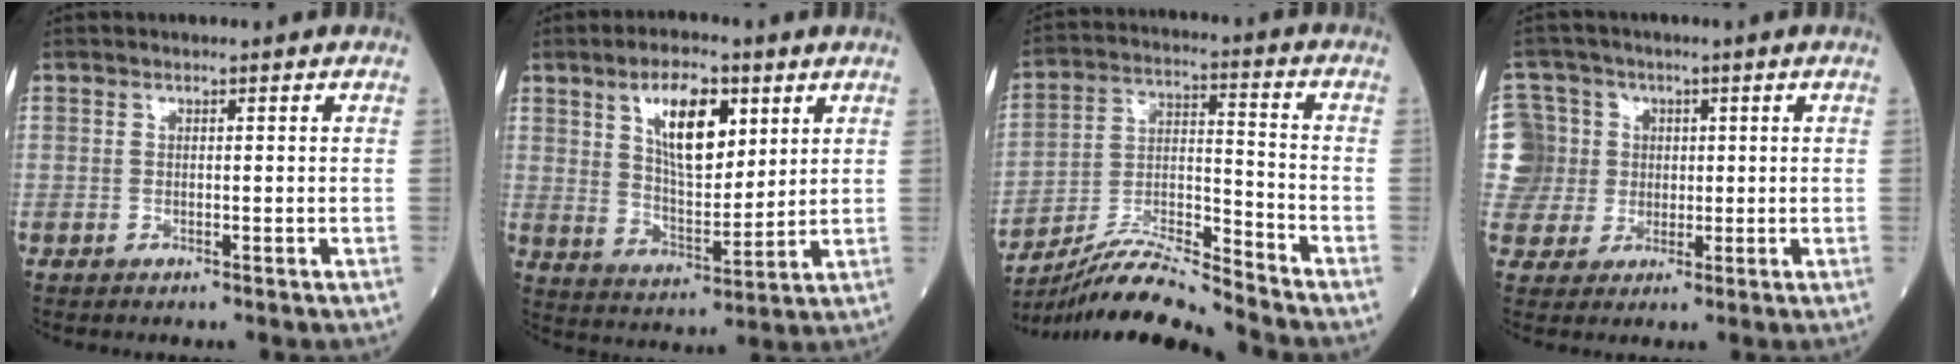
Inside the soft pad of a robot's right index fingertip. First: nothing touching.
{"total": 10.4, "force": [4.7, 3.9, 8.4], "torque": [-0.150, 0.004, 0.089]}
{"total": 10.8, "force": [-10.3, -1.5, 3.0], "torque": [-0.062, 0.009, -0.192]}
{"total": 10.0, "force": [1.4, 9.9, 0.6], "torque": [-0.029, 0.049, 0.040]}